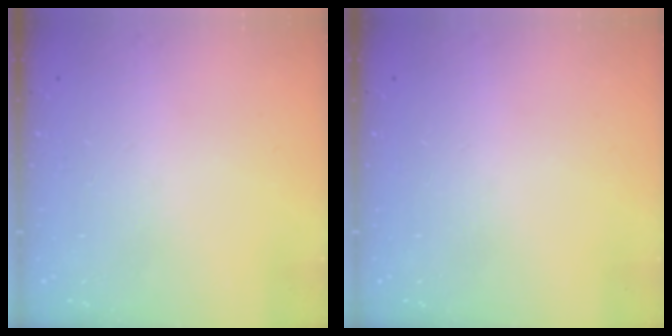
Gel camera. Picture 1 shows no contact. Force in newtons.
{"total": 0.0}